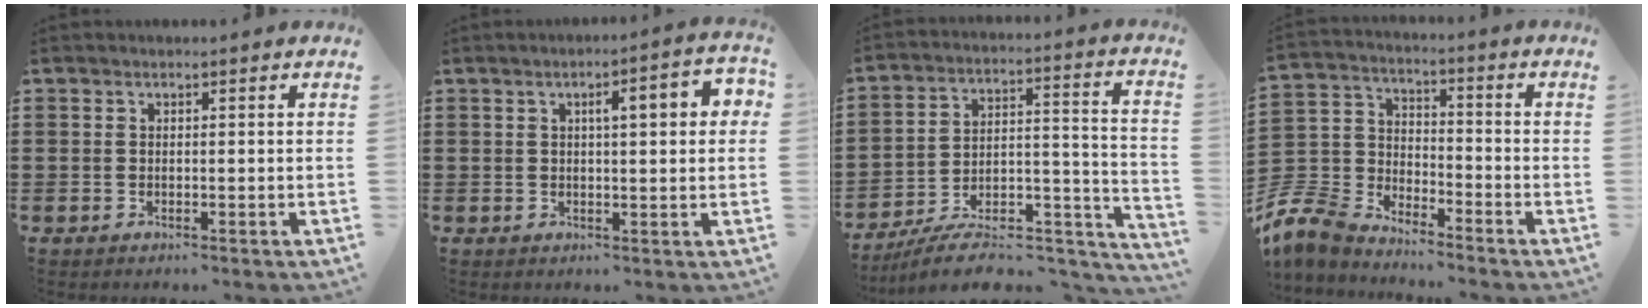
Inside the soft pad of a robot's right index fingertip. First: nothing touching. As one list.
[{"total": 4.7, "force": [1.1, 1.1, 4.5], "torque": [-0.062, -0.001, 0.009]}, {"total": 9.4, "force": [-8.0, 2.5, 4.1], "torque": [-0.053, 0.021, -0.150]}, {"total": 7.4, "force": [-6.8, 2.7, 1.4], "torque": [-0.068, 0.000, -0.146]}]